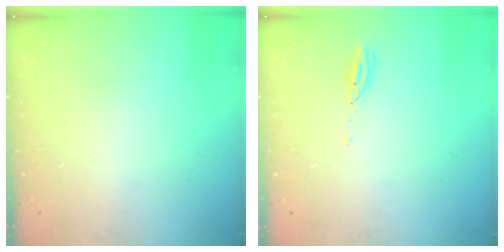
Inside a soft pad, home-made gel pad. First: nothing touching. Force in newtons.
{"total": 3.0, "press": 2.9, "slide": 0.3}